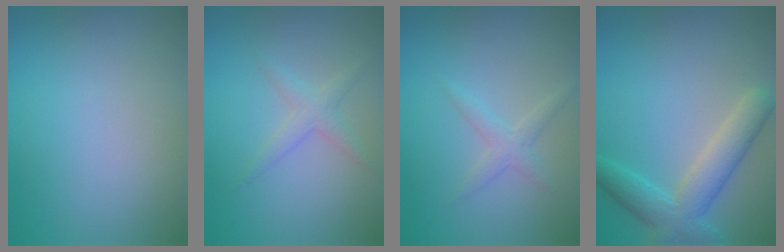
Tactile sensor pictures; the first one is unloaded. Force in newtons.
{"total": 1.6, "press": 1.6, "slide": 0.1}
{"total": 1.5, "press": 1.5, "slide": 0.1}
{"total": 5.0, "press": 5.0, "slide": 0.3}